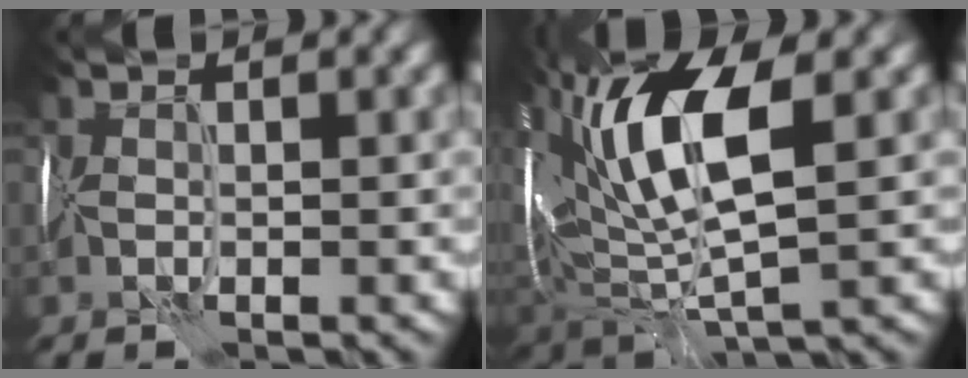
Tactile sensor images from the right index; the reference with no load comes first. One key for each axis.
{"total": 10.0, "fx": 2.7, "fy": 4.4, "fz": 8.6, "tx": -0.172, "ty": 0.015, "tz": 0.047}